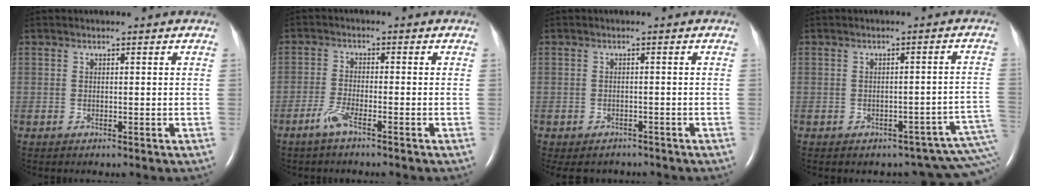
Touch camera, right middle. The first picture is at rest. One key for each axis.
{"total": 3.5, "fx": -2.5, "fy": 0.3, "fz": 2.4, "tx": -0.060, "ty": -0.005, "tz": -0.054}
{"total": 5.7, "fx": -5.0, "fy": 2.7, "fz": 0.8, "tx": -0.010, "ty": -0.001, "tz": -0.061}
{"total": 9.1, "fx": -4.2, "fy": 4.9, "fz": 6.3, "tx": -0.053, "ty": 0.030, "tz": -0.042}